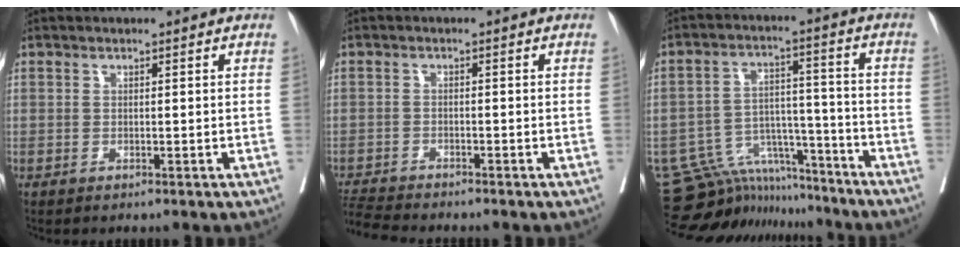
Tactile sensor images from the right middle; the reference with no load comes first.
{"total": 5.1, "force": [-5.0, -0.3, 0.9], "torque": [-0.021, -0.019, -0.091]}
{"total": 11.1, "force": [-10.6, 3.4, -0.3], "torque": [-0.001, 0.038, -0.173]}